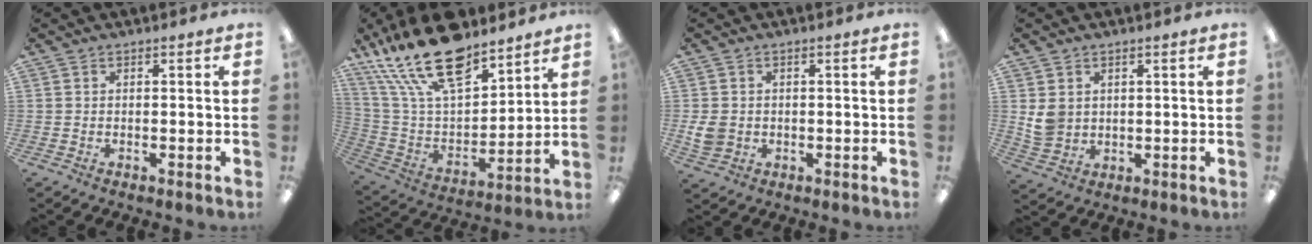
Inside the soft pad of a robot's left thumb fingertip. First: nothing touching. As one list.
[{"total": 23.1, "force": [16.5, 9.6, 12.9], "torque": [-0.263, -0.093, 0.294]}, {"total": 4.6, "force": [0.0, 3.9, 2.3], "torque": [-0.032, 0.000, 0.001]}, {"total": 5.3, "force": [1.7, 4.5, 2.2], "torque": [-0.039, 0.007, 0.038]}]